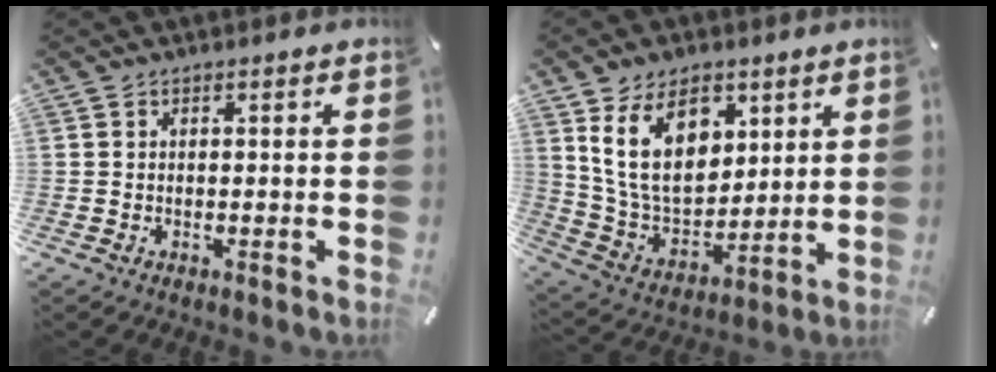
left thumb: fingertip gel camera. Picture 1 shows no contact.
{"total": 17.0, "force": [7.4, 11.4, 10.2], "torque": [-0.202, -0.019, 0.136]}